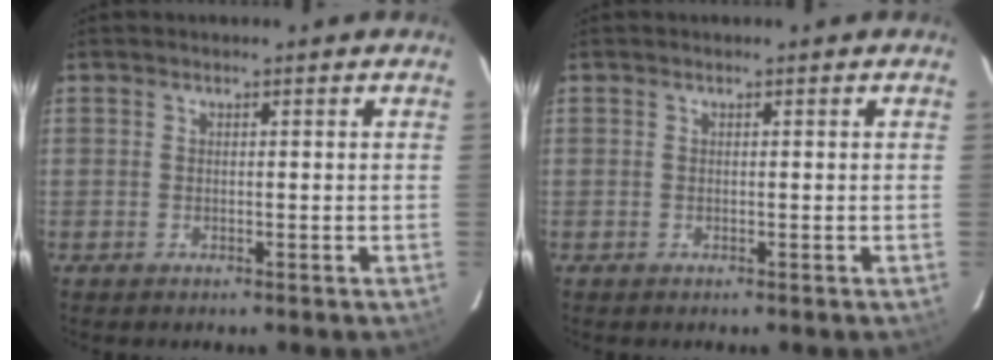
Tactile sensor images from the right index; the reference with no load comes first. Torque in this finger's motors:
{"motor_torque": [0.00, 0.00, 0.00, 0.00]}